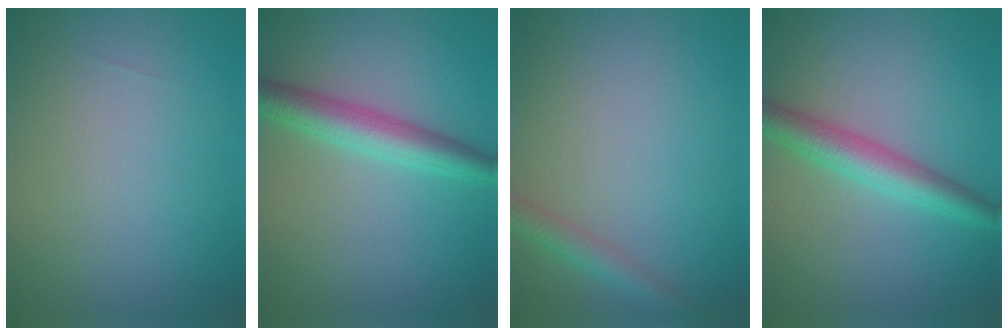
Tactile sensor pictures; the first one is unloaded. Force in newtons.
{"total": 4.1, "press": 4.1, "slide": 0.0}
{"total": 2.2, "press": 2.2, "slide": 0.1}
{"total": 4.0, "press": 4.0, "slide": 0.1}